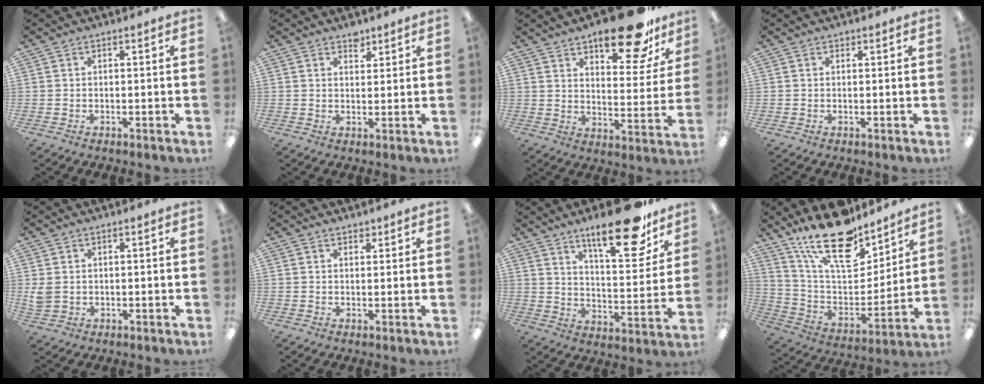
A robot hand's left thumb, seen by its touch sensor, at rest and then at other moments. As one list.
[{"total": 3.1, "force": [2.5, 1.6, 0.9], "torque": [0.004, -0.014, 0.042]}, {"total": 17.8, "force": [12.9, 6.5, 10.4], "torque": [-0.132, -0.077, 0.210]}, {"total": 0.6, "force": [0.5, 0.3, 0.1], "torque": [-0.001, 0.003, 0.008]}, {"total": 3.0, "force": [0.6, 2.5, 1.6], "torque": [-0.023, 0.001, 0.012]}, {"total": 1.4, "force": [1.2, 0.7, 0.2], "torque": [-0.004, 0.000, 0.023]}, {"total": 20.7, "force": [14.8, 6.5, 13.0], "torque": [-0.188, -0.092, 0.239]}, {"total": 21.7, "force": [15.9, 8.8, 11.9], "torque": [-0.207, -0.102, 0.280]}]